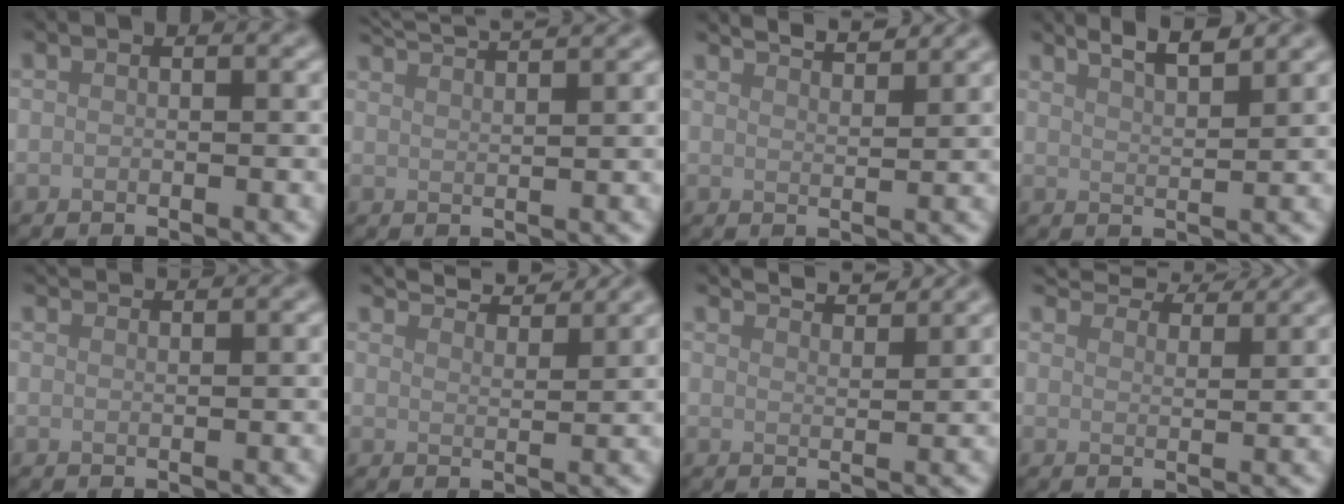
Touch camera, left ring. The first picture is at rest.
{"total": 5.8, "force": [5.1, 0.9, 2.5], "torque": [-0.025, 0.026, 0.056]}
{"total": 4.2, "force": [3.8, 0.7, 1.5], "torque": [-0.011, 0.011, 0.043]}
{"total": 4.7, "force": [3.7, 1.2, 2.7], "torque": [-0.019, 0.023, 0.036]}
{"total": 3.0, "force": [2.7, 0.6, 1.1], "torque": [-0.006, 0.008, 0.027]}
{"total": 5.9, "force": [5.5, 1.0, 2.1], "torque": [-0.030, 0.012, 0.067]}
{"total": 4.7, "force": [4.3, 0.8, 1.7], "torque": [-0.019, 0.012, 0.049]}
{"total": 7.6, "force": [7.0, 1.5, 2.6], "torque": [-0.047, 0.015, 0.081]}